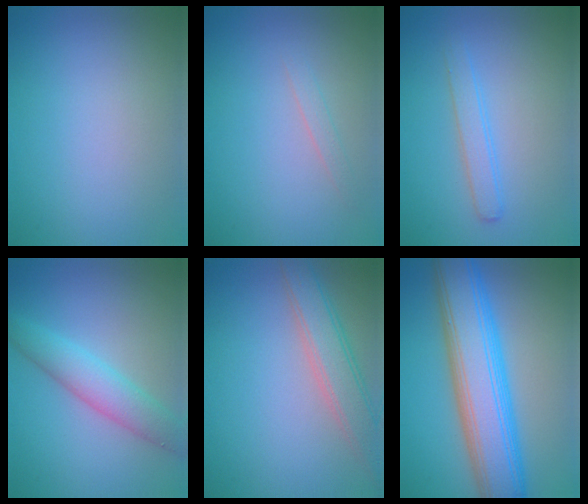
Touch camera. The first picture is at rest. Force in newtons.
{"total": 0.8, "press": 0.8, "slide": 0.1}
{"total": 2.0, "press": 2.0, "slide": 0.0}
{"total": 4.1, "press": 4.1, "slide": 0.1}
{"total": 4.2, "press": 4.2, "slide": 0.3}
{"total": 10.3, "press": 10.3, "slide": 0.1}